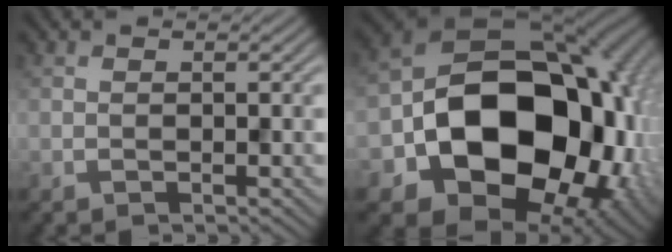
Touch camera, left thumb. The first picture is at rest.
{"total": 19.2, "force": [-3.5, 14.0, 12.6], "torque": [-0.201, -0.046, -0.037]}